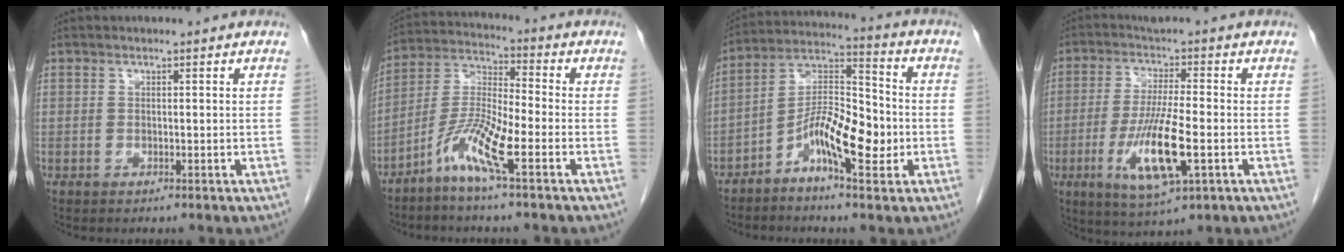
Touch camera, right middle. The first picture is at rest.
{"total": 8.4, "force": [-4.5, 0.1, 7.2], "torque": [-0.152, -0.004, -0.097]}
{"total": 10.8, "force": [-3.8, 3.2, 9.6], "torque": [-0.172, 0.019, -0.069]}
{"total": 10.4, "force": [-2.8, 1.0, 9.9], "torque": [-0.198, -0.021, -0.047]}